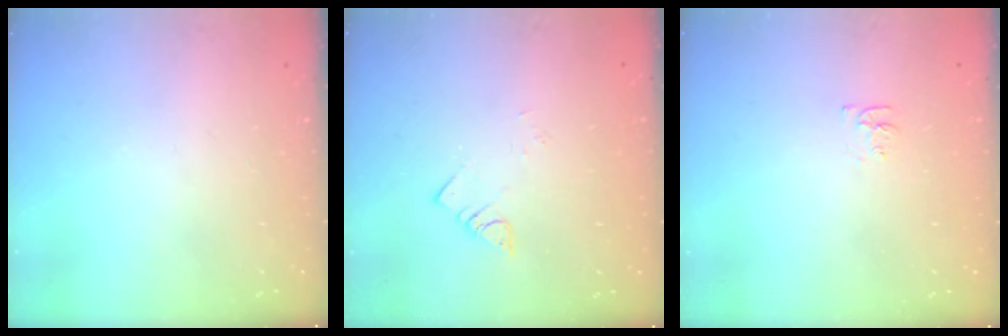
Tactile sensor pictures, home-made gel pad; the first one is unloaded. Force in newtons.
{"total": 1.9, "press": 1.9, "slide": 0.1}
{"total": 3.7, "press": 3.6, "slide": 0.6}